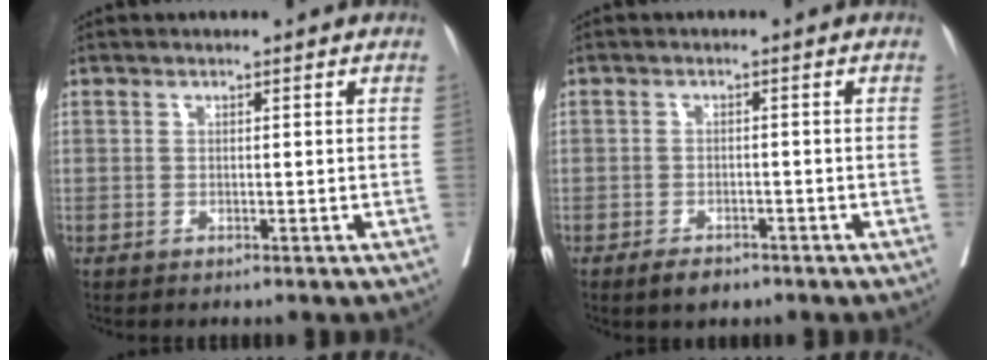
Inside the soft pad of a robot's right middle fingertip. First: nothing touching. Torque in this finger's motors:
{"motor_torque": [0.40, -0.38, 0.15, 0.01]}